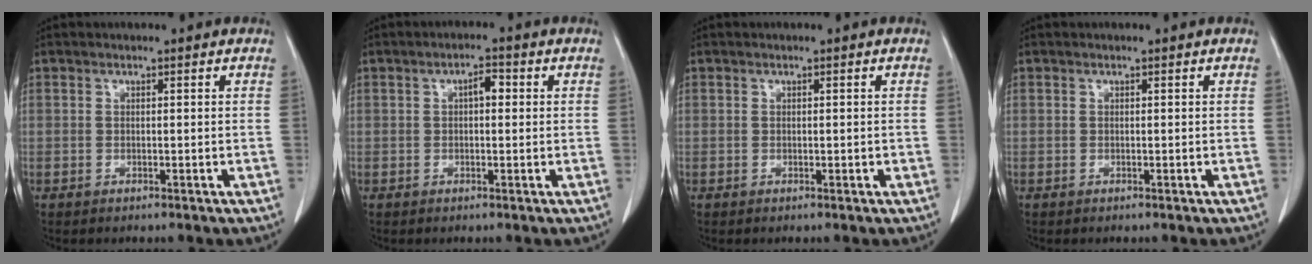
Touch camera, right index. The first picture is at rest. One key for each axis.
{"total": 2.5, "fx": 0.4, "fy": 1.1, "fz": 2.2, "tx": -0.033, "ty": 0.010, "tz": 0.004}
{"total": 0.6, "fx": 0.0, "fy": 0.2, "fz": 0.6, "tx": -0.011, "ty": -0.001, "tz": 0.002}
{"total": 0.0}